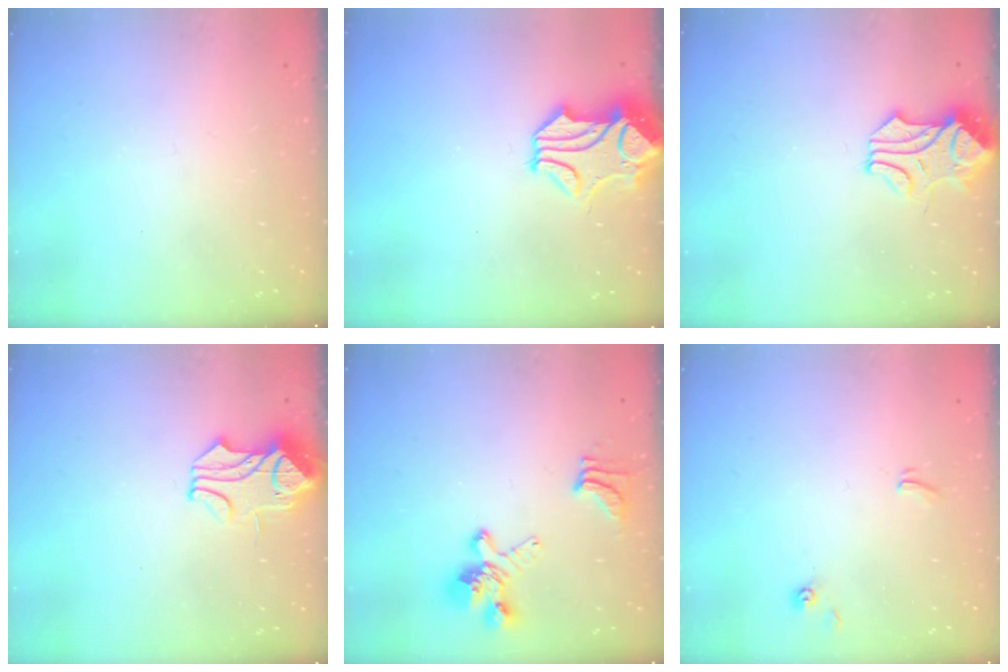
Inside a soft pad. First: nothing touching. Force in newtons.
{"total": 2.0, "press": 1.5, "slide": 1.3}
{"total": 0.6, "press": 0.5, "slide": 0.2}
{"total": 0.9, "press": 0.7, "slide": 0.5}
{"total": 4.4, "press": 3.9, "slide": 1.9}
{"total": 1.1, "press": 1.1, "slide": 0.2}